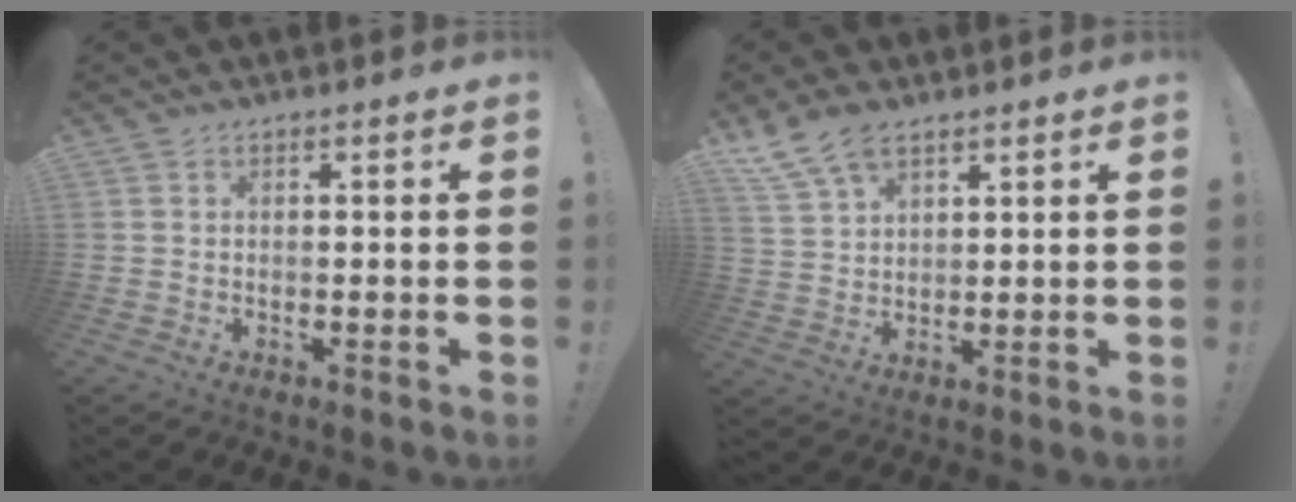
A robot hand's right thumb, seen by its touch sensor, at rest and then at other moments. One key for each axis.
{"total": 9.3, "fx": 6.9, "fy": 4.8, "fz": 4.1, "tx": -0.086, "ty": -0.029, "tz": 0.137}